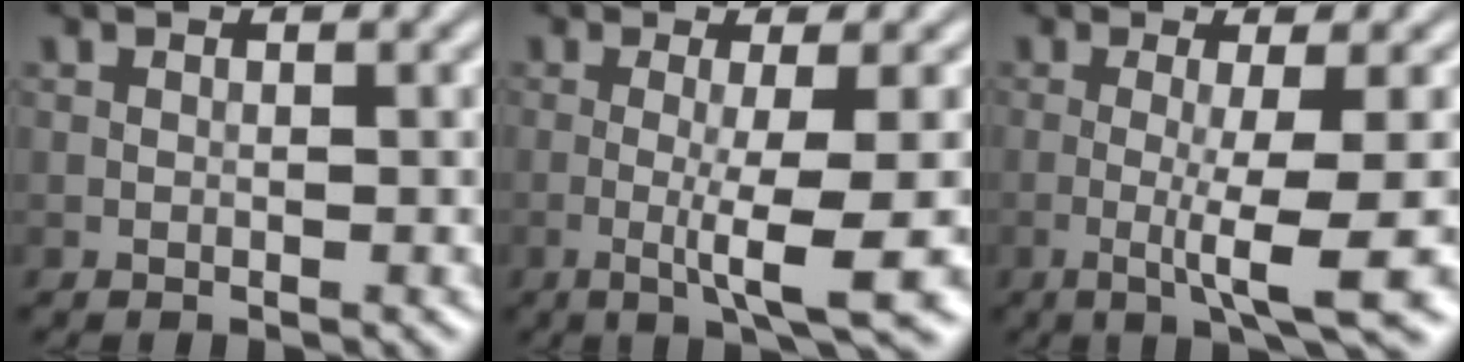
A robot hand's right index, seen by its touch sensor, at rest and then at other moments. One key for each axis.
{"total": 7.2, "fx": -1.5, "fy": 1.3, "fz": 6.9, "tx": -0.106, "ty": -0.012, "tz": -0.026}
{"total": 7.2, "fx": -1.5, "fy": 1.2, "fz": 6.9, "tx": -0.105, "ty": -0.010, "tz": -0.026}